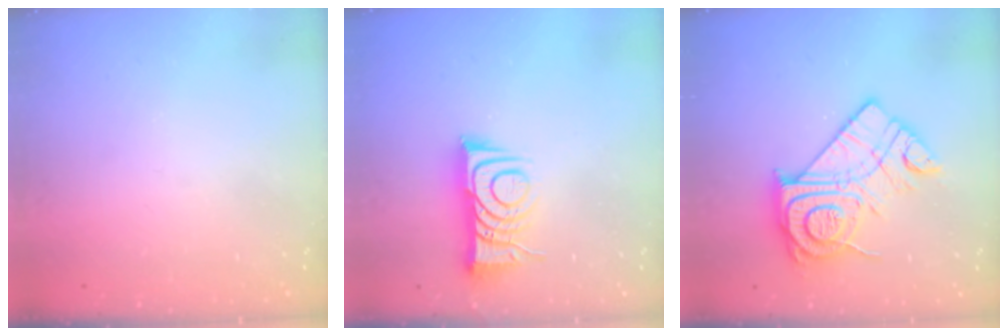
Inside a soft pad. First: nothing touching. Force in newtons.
{"total": 9.5, "press": 9.5, "slide": 1.2}
{"total": 17.4, "press": 17.4, "slide": 1.3}